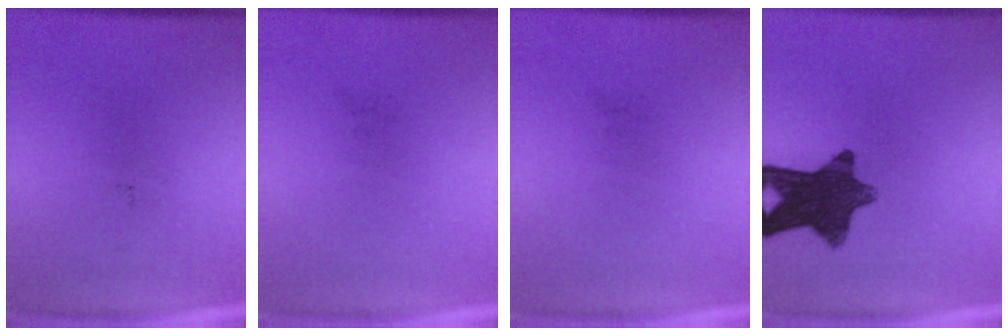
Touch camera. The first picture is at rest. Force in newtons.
{"total": 0.0}
{"total": 0.0}
{"total": 11.5}